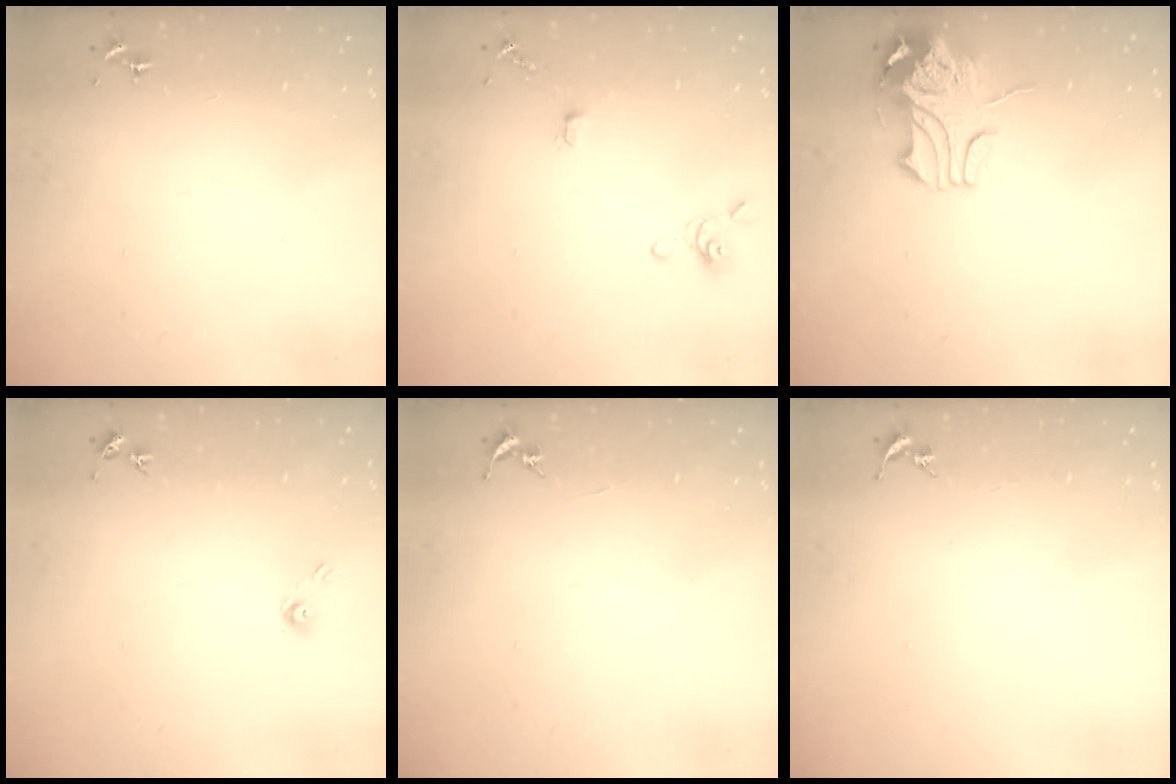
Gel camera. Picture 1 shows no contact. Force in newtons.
{"total": 4.0, "press": 3.9, "slide": 0.9}
{"total": 9.7, "press": 9.6, "slide": 1.7}
{"total": 4.9, "press": 4.9, "slide": 0.5}
{"total": 0.0}
{"total": 0.0}